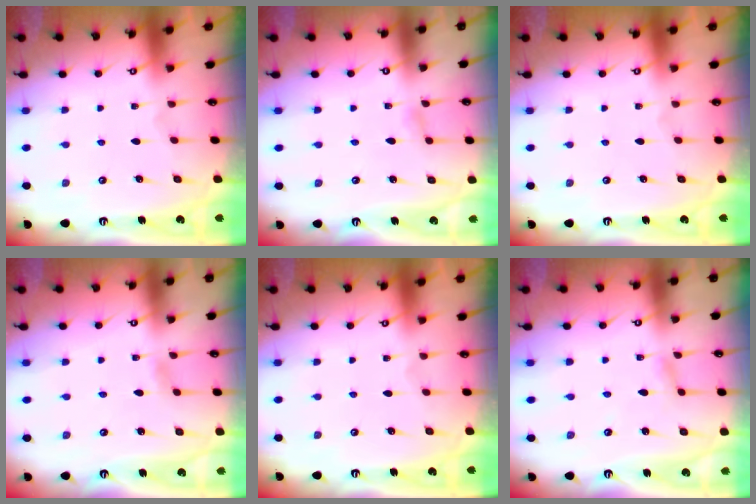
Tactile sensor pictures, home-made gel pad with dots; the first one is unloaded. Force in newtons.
{"total": 2.6, "press": 2.6, "slide": 0.3}
{"total": 0.0}
{"total": 2.7, "press": 2.7, "slide": 0.4}
{"total": 0.0}
{"total": 2.3, "press": 2.3, "slide": 0.2}